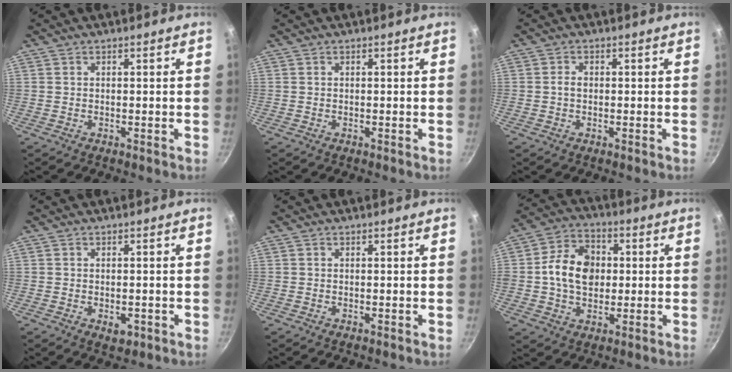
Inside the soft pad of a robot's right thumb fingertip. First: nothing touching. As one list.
[{"total": 0.0}, {"total": 1.7, "force": [0.0, 1.2, 1.1], "torque": [-0.018, 0.006, -0.002]}, {"total": 2.8, "force": [-0.9, 1.8, 2.0], "torque": [-0.023, 0.001, -0.010]}, {"total": 0.0}, {"total": 12.2, "force": [0.7, 9.3, 7.9], "torque": [-0.111, 0.015, -0.001]}]